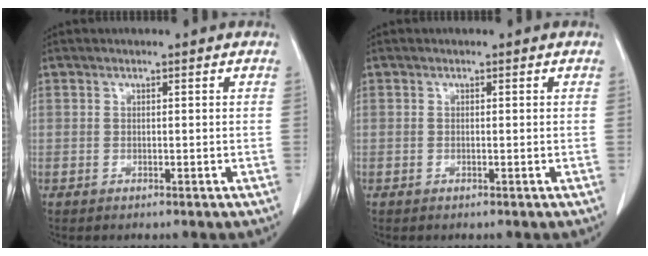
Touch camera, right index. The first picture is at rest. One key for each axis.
{"total": 0.0}